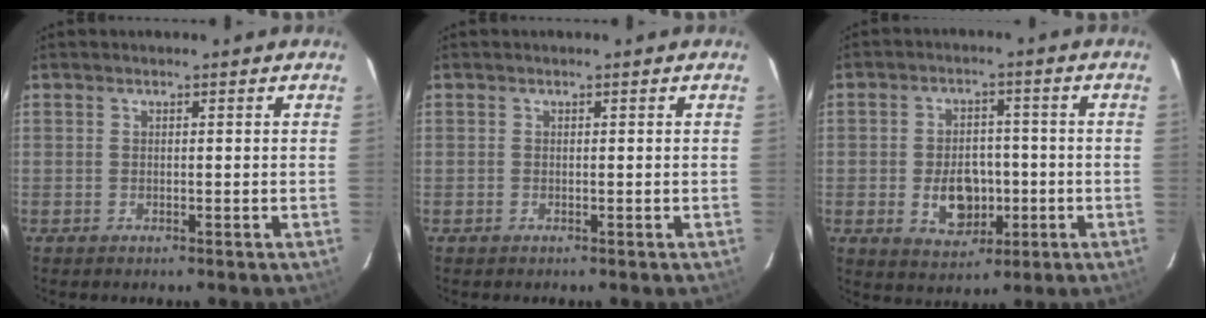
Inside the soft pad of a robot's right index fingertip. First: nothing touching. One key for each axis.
{"total": 0.0}
{"total": 8.5, "fx": -2.1, "fy": 6.0, "fz": 5.7, "tx": -0.111, "ty": 0.005, "tz": -0.021}